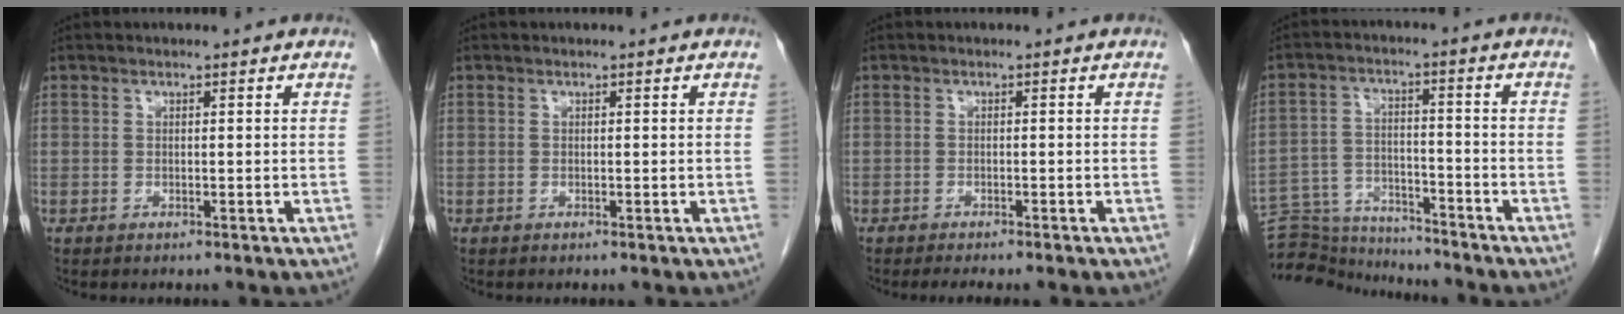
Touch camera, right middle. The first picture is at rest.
{"total": 0.0}
{"total": 4.7, "force": [-3.8, 0.8, 2.6], "torque": [-0.025, -0.007, -0.048]}
{"total": 12.3, "force": [-12.2, 1.5, 1.3], "torque": [-0.023, 0.021, -0.197]}